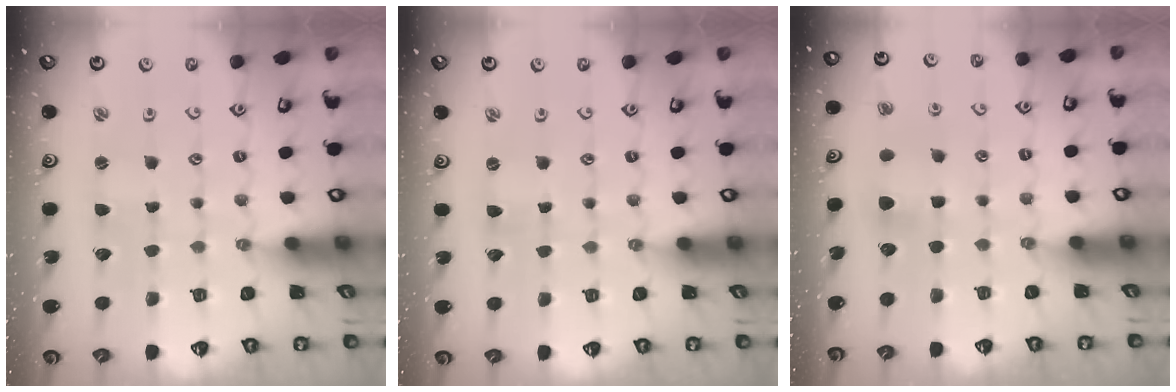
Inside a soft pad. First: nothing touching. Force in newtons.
{"total": 0.0}
{"total": 5.5, "press": 5.5, "slide": 0.7}